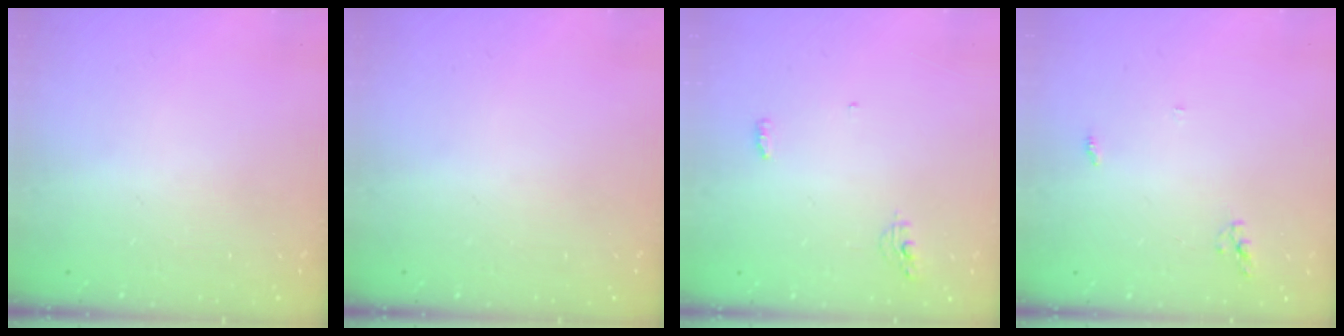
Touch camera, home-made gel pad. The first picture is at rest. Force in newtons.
{"total": 0.0}
{"total": 4.1, "press": 4.0, "slide": 0.9}
{"total": 3.8, "press": 3.8, "slide": 0.1}